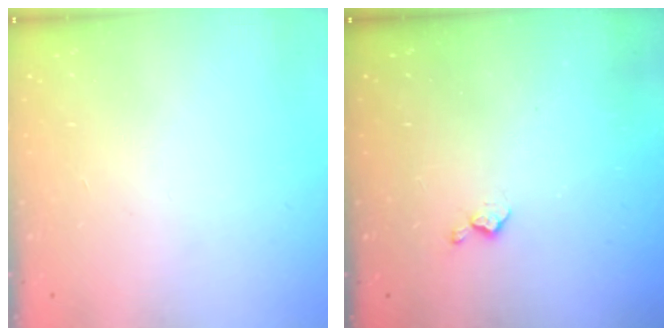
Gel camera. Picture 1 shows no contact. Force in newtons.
{"total": 3.4, "press": 3.4, "slide": 0.4}